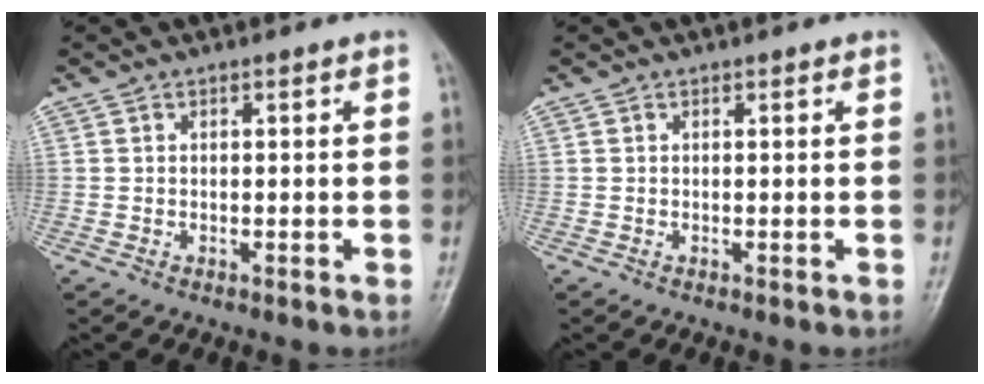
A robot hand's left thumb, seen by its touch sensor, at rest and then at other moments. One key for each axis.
{"total": 0.0}